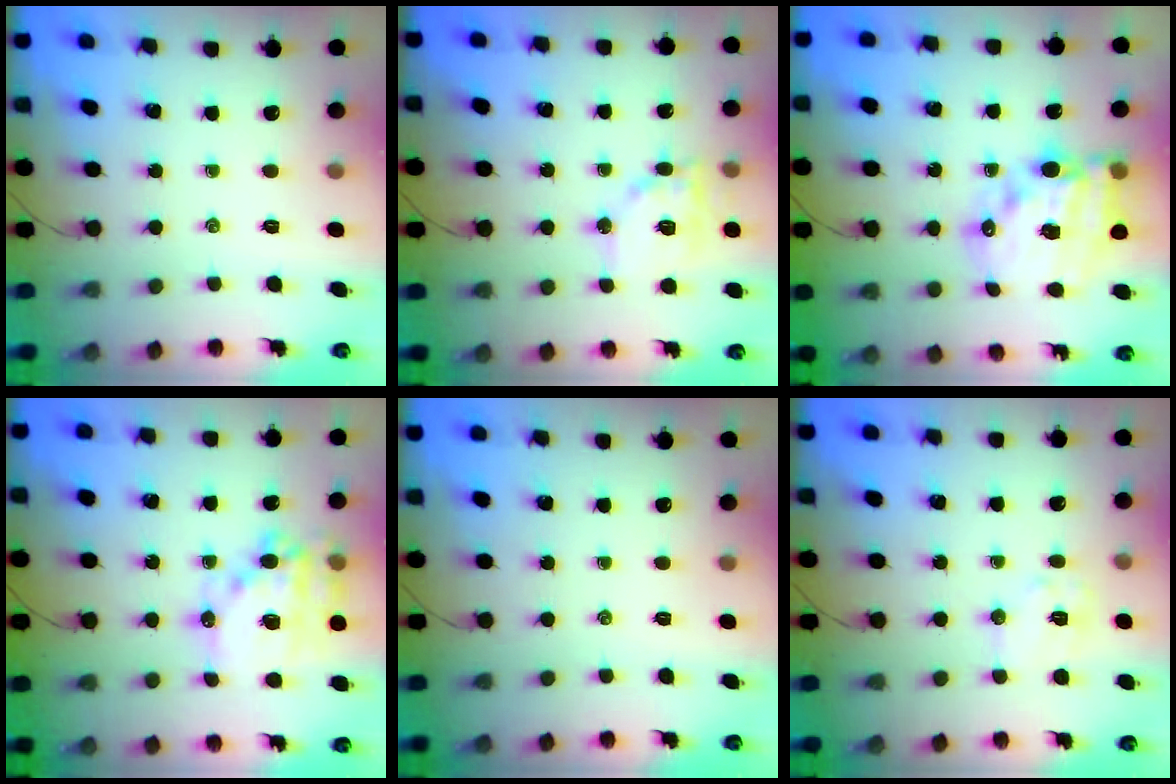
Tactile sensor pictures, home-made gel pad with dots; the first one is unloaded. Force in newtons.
{"total": 12.3, "press": 12.1, "slide": 1.7}
{"total": 18.4, "press": 18.0, "slide": 3.9}
{"total": 19.0, "press": 18.6, "slide": 3.8}
{"total": 0.0}
{"total": 8.4, "press": 8.3, "slide": 0.7}